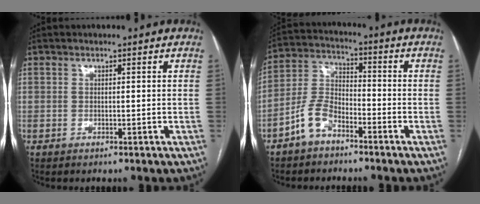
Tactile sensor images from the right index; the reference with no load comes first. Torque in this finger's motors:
{"motor_torque": [0.37, -0.68, 0.00, -0.04]}